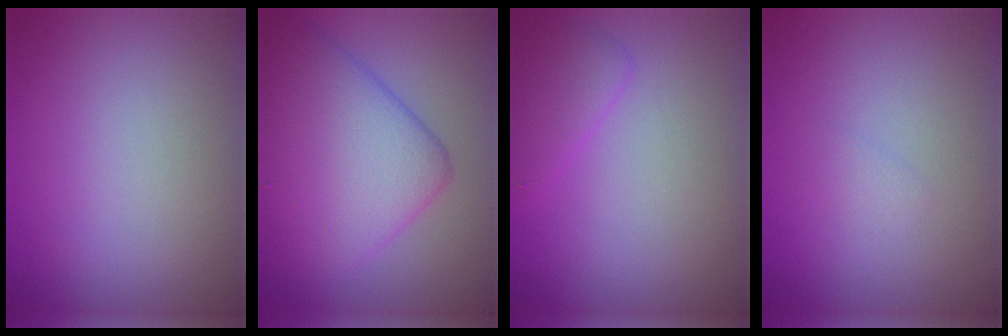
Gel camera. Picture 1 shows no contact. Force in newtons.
{"total": 8.7, "press": 8.7, "slide": 0.2}
{"total": 2.1, "press": 2.0, "slide": 0.2}
{"total": 0.7, "press": 0.7, "slide": 0.1}